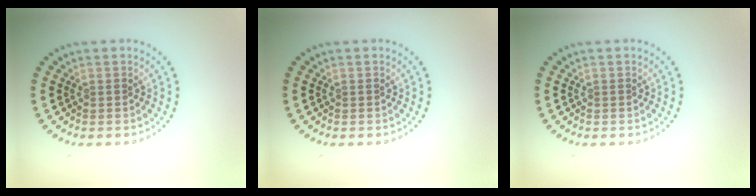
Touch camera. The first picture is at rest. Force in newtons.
{"total": 0.0}
{"total": 0.0}